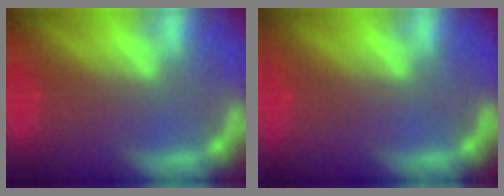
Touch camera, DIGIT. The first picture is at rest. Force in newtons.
{"total": 0.0}